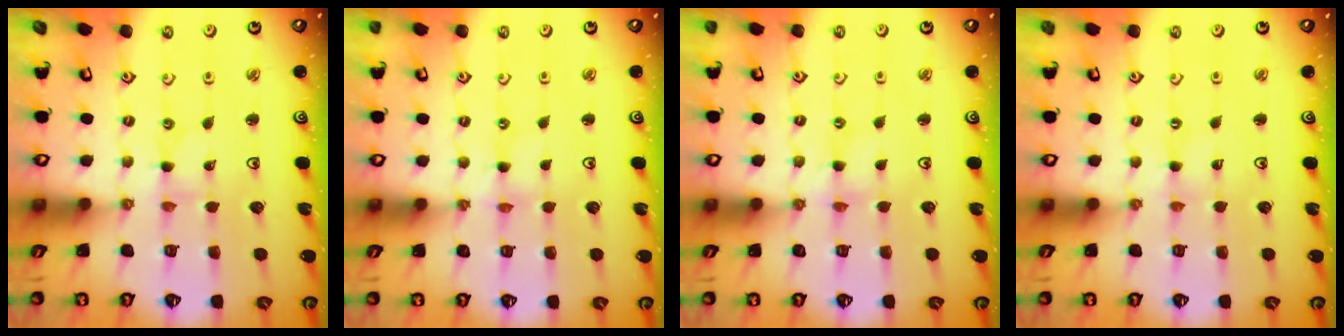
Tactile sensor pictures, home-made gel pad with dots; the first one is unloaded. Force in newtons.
{"total": 0.0}
{"total": 0.7, "press": 0.7, "slide": 0.2}
{"total": 0.0}